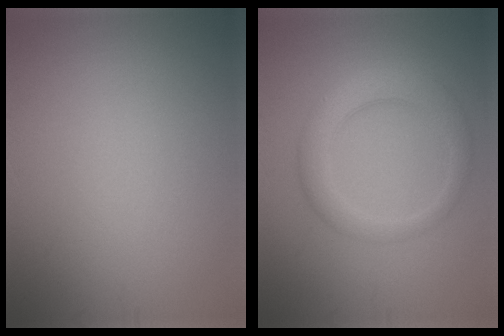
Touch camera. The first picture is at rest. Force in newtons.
{"total": 3.9, "press": 3.9, "slide": 0.1}